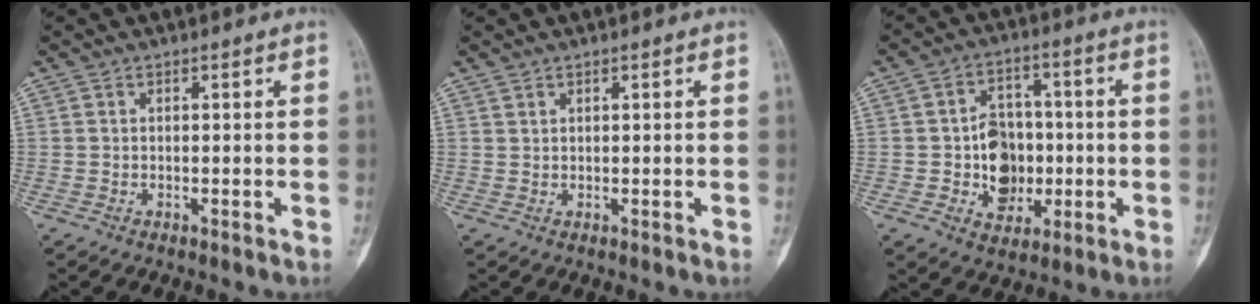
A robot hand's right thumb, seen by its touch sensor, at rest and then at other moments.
{"total": 0.6, "force": [0.6, 0.1, 0.1], "torque": [-0.001, -0.005, 0.011]}
{"total": 10.6, "force": [-1.4, 8.4, 6.3], "torque": [-0.053, 0.017, -0.017]}